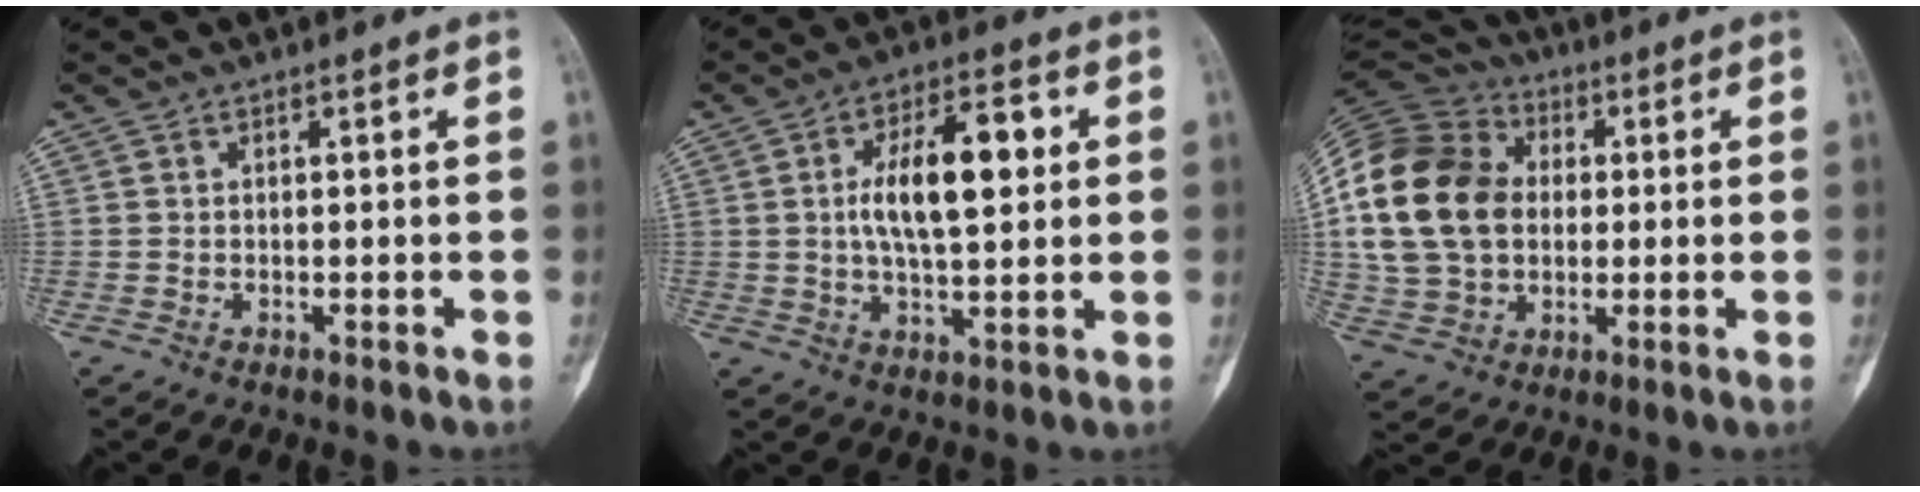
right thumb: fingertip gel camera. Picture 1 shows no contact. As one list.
[{"total": 13.3, "force": [2.1, 5.7, 11.8], "torque": [-0.190, 0.008, 0.033]}, {"total": 21.7, "force": [2.2, 16.3, 14.2], "torque": [-0.281, 0.020, 0.044]}]